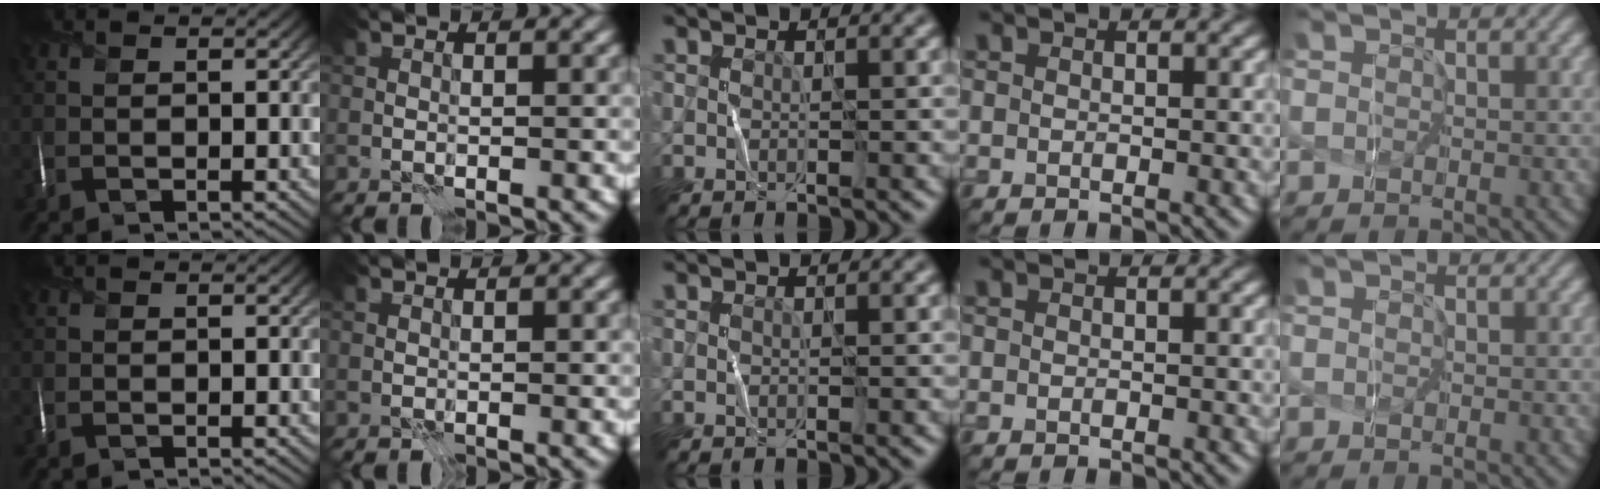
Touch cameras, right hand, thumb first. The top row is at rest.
{}